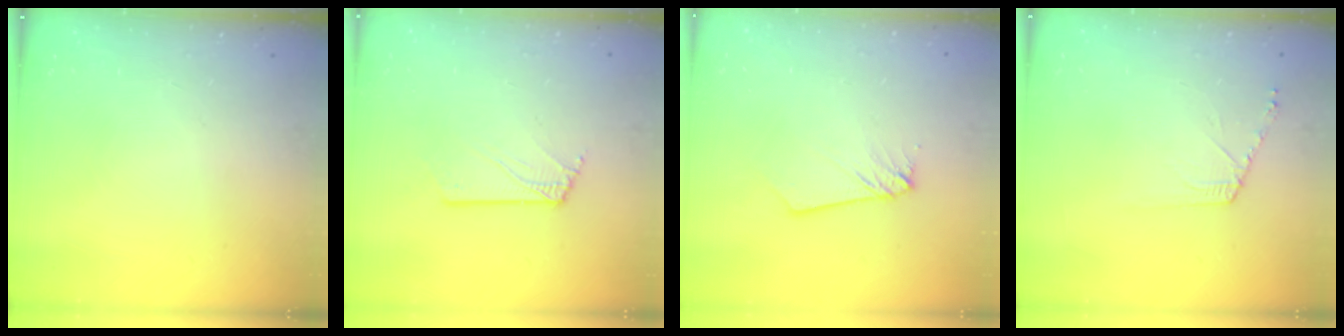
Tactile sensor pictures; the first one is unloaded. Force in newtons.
{"total": 1.0, "press": 1.0, "slide": 0.1}
{"total": 2.7, "press": 2.7, "slide": 0.3}
{"total": 4.7, "press": 4.6, "slide": 0.7}